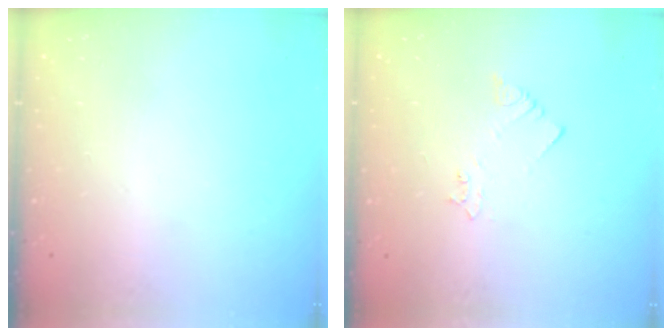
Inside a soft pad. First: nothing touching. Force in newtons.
{"total": 2.1, "press": 2.1, "slide": 0.3}